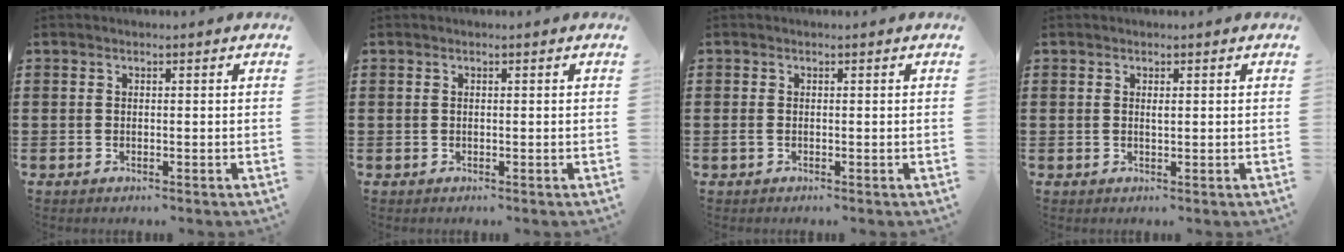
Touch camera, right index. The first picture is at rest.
{"total": 0.0}
{"total": 0.7, "force": [-0.3, 0.3, 0.5], "torque": [-0.019, -0.006, -0.008]}
{"total": 0.7, "force": [0.2, 0.1, 0.7], "torque": [-0.013, -0.001, 0.003]}